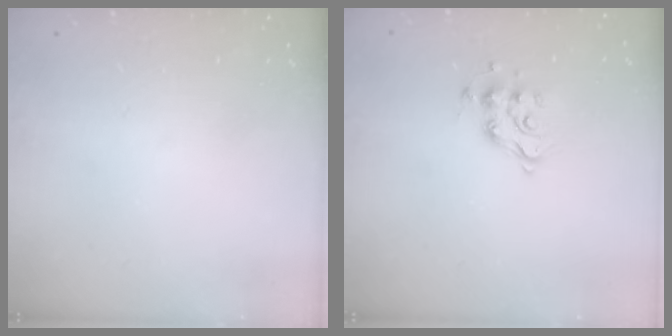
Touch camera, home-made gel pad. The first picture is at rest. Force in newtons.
{"total": 8.3, "press": 8.3, "slide": 0.5}